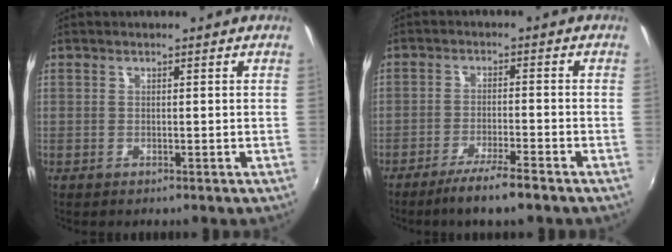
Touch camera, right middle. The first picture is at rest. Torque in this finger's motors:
{"motor_torque": [0.35, -1.79, 0.01, 0.01]}